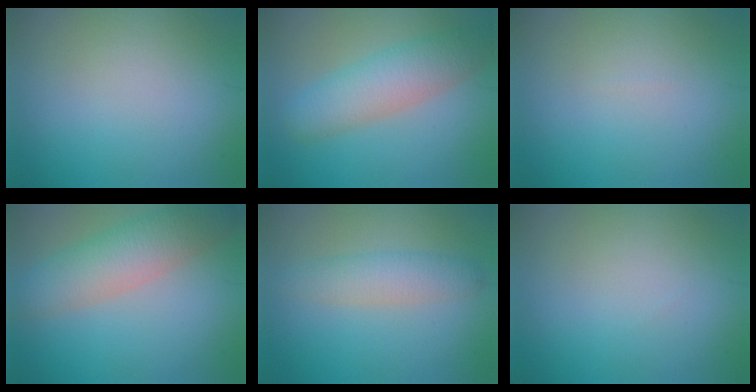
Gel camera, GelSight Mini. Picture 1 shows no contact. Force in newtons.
{"total": 5.2, "press": 5.2, "slide": 0.2}
{"total": 0.0}
{"total": 5.4, "press": 5.4, "slide": 0.4}
{"total": 3.0, "press": 3.0, "slide": 0.1}
{"total": 0.0}